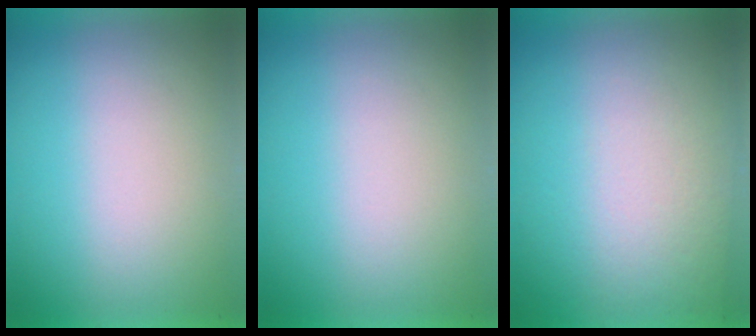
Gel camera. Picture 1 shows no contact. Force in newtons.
{"total": 0.0}
{"total": 2.8}